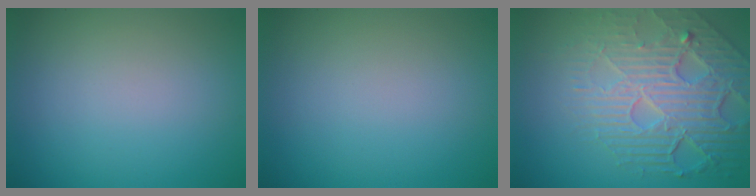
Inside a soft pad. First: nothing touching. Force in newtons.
{"total": 0.0}
{"total": 8.4, "press": 5.7, "slide": 6.1}